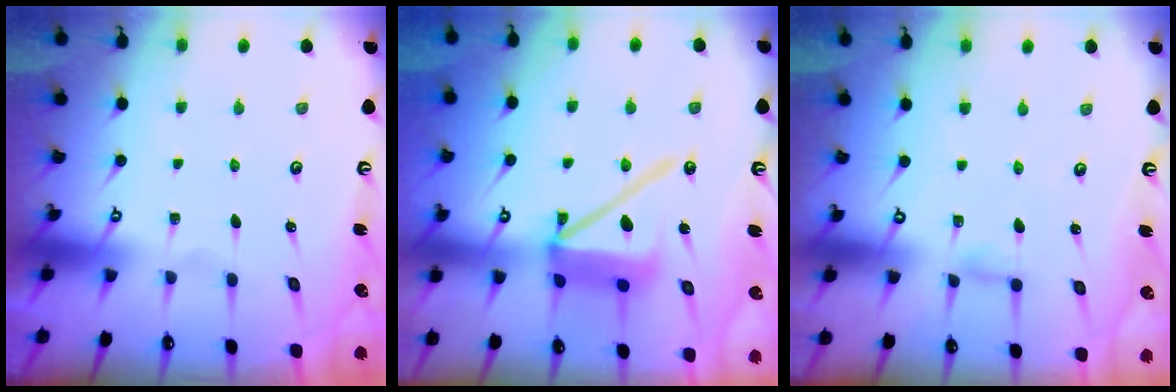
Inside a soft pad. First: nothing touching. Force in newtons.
{"total": 13.6, "press": 13.5, "slide": 1.9}
{"total": 4.4, "press": 4.4, "slide": 0.6}